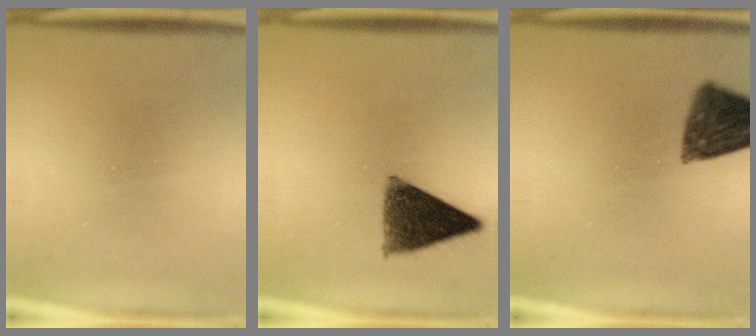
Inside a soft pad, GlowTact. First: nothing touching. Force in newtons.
{"total": 10.1}
{"total": 11.4}